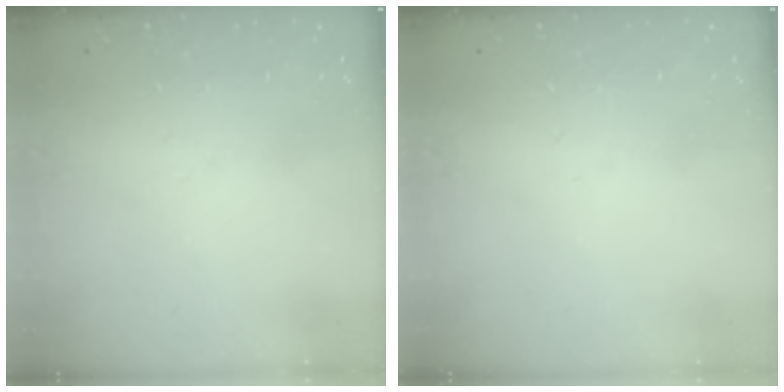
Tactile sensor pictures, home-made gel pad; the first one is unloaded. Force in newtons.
{"total": 0.0}